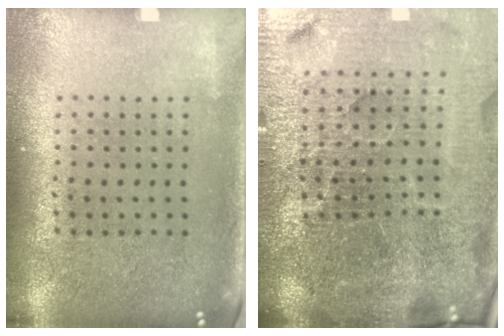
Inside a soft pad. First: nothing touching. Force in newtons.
{"total": 6.6, "press": 5.8, "slide": 3.1}